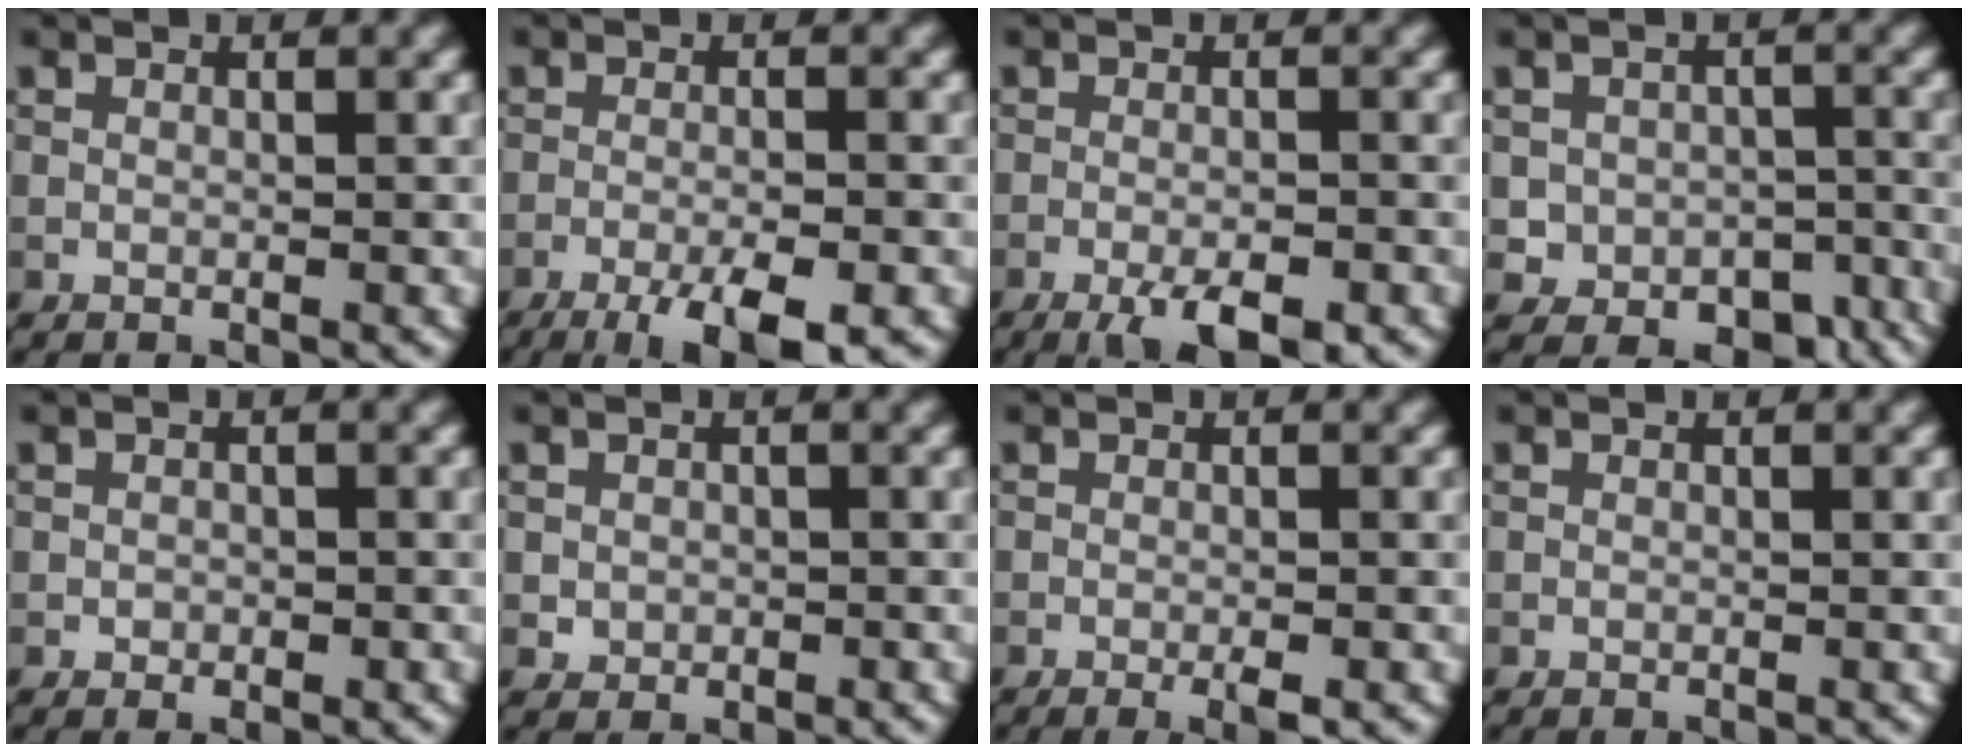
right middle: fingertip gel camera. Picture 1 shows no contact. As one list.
[{"total": 6.4, "force": [-4.1, 1.4, 4.8], "torque": [-0.077, -0.016, -0.063]}, {"total": 5.1, "force": [-3.1, 1.3, 3.8], "torque": [-0.064, -0.004, -0.048]}, {"total": 5.2, "force": [-2.3, 4.1, 2.1], "torque": [-0.018, -0.007, -0.027]}, {"total": 0.8, "force": [-0.1, 0.7, 0.4], "torque": [-0.004, -0.004, -0.004]}, {"total": 1.1, "force": [-0.1, 1.1, 0.2], "torque": [0.002, -0.005, -0.002]}, {"total": 1.5, "force": [-0.7, 0.2, 1.4], "torque": [-0.019, -0.005, -0.010]}, {"total": 0.0}]